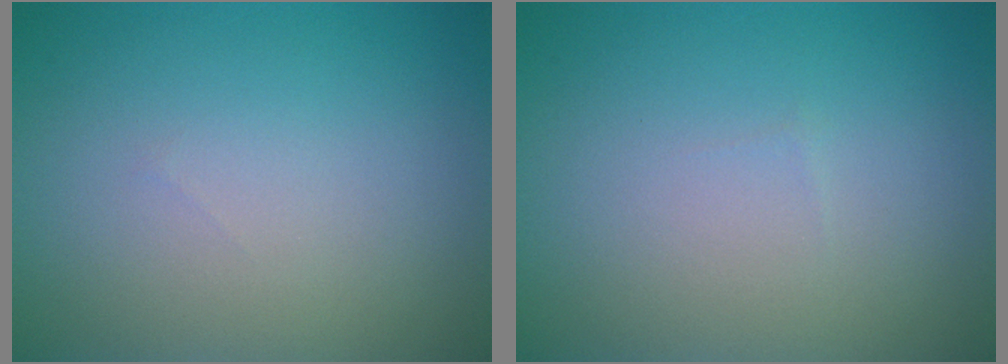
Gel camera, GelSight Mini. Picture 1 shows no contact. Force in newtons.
{"total": 0.0}